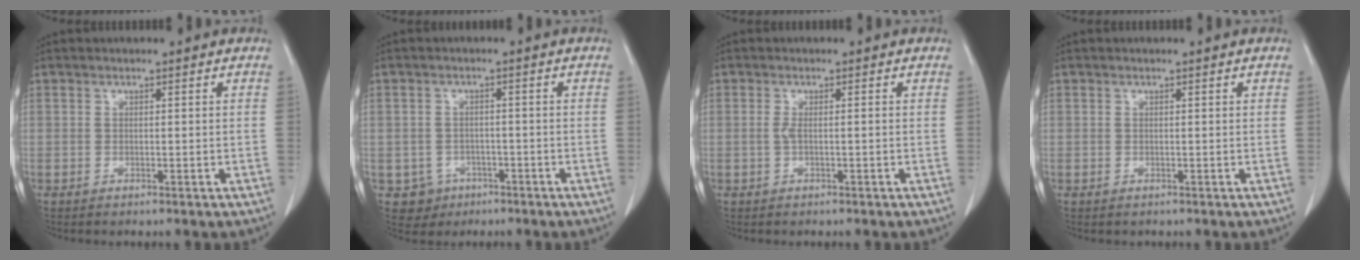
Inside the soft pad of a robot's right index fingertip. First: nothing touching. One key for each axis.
{"total": 4.3, "fx": -1.8, "fy": 3.9, "fz": 0.1, "tx": 0.001, "ty": 0.013, "tz": -0.020}
{"total": 1.3, "fx": -0.2, "fy": 0.2, "fz": 1.3, "tx": -0.026, "ty": -0.001, "tz": -0.003}
{"total": 0.5, "fx": 0.0, "fy": 0.5, "fz": 0.0, "tx": 0.006, "ty": 0.005, "tz": -0.004}